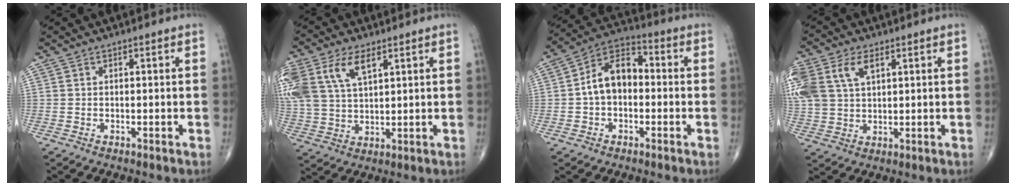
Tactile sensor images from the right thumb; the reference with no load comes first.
{"total": 15.6, "force": [6.8, 8.8, 10.9], "torque": [-0.259, 0.004, 0.136]}
{"total": 10.3, "force": [-0.5, 6.9, 7.6], "torque": [-0.115, 0.036, -0.025]}
{"total": 16.7, "force": [6.2, 10.8, 11.1], "torque": [-0.287, 0.022, 0.123]}